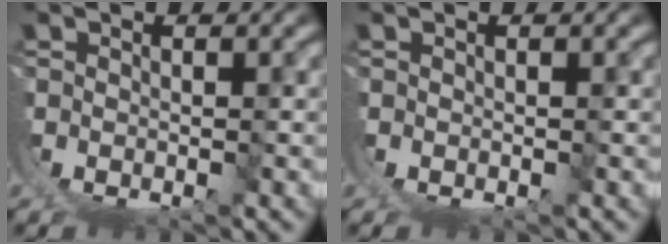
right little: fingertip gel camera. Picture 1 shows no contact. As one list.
[{"total": 0.0}]